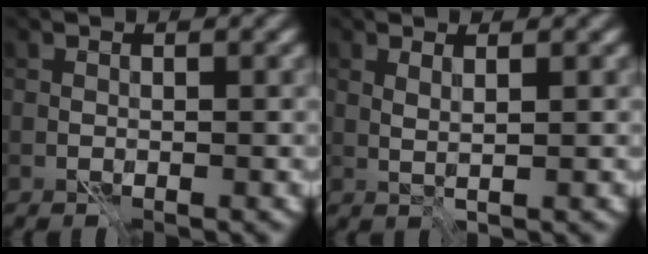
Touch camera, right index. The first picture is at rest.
{"total": 1.0, "force": [0.7, -0.1, 0.7], "torque": [-0.015, -0.001, 0.010]}